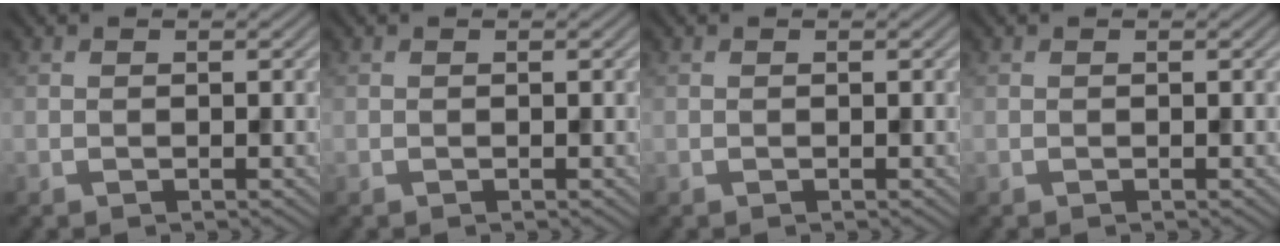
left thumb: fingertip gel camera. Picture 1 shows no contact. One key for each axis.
{"total": 0.0}
{"total": 0.0}
{"total": 0.0}